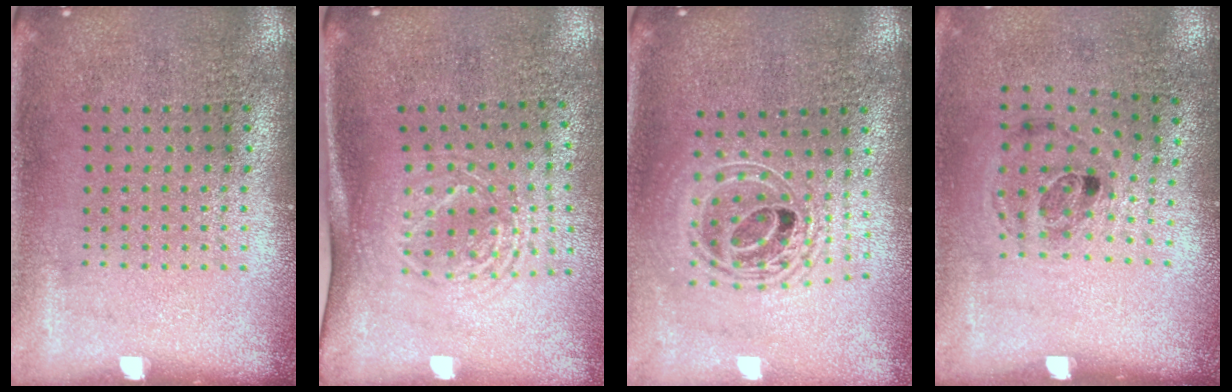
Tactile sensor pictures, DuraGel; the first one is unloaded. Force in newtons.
{"total": 1.7, "press": 1.3, "slide": 1.1}
{"total": 2.0, "press": 1.5, "slide": 1.3}
{"total": 1.2, "press": 0.8, "slide": 0.9}